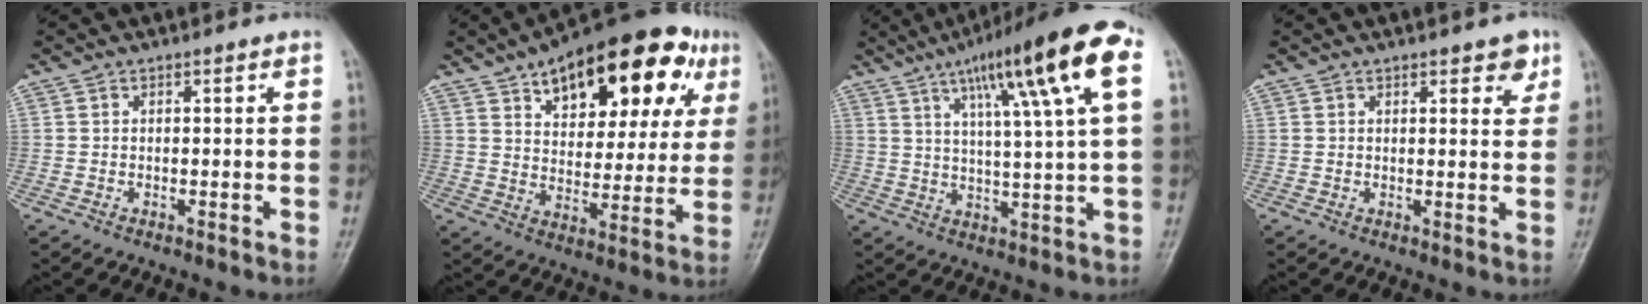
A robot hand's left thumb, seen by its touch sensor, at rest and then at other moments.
{"total": 24.5, "force": [11.9, 12.1, 17.6], "torque": [-0.209, -0.001, 0.173]}
{"total": 18.4, "force": [7.7, 2.0, 16.5], "torque": [-0.249, 0.004, 0.115]}
{"total": 3.7, "force": [2.3, 1.7, 2.4], "torque": [-0.008, -0.011, 0.026]}